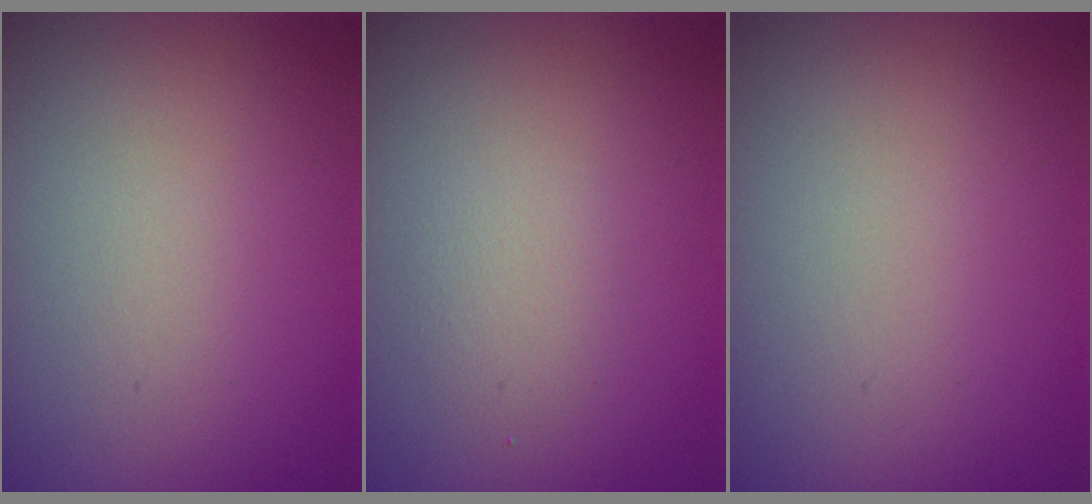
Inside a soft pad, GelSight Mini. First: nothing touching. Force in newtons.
{"total": 1.3, "press": 1.3, "slide": 0.1}
{"total": 0.0}